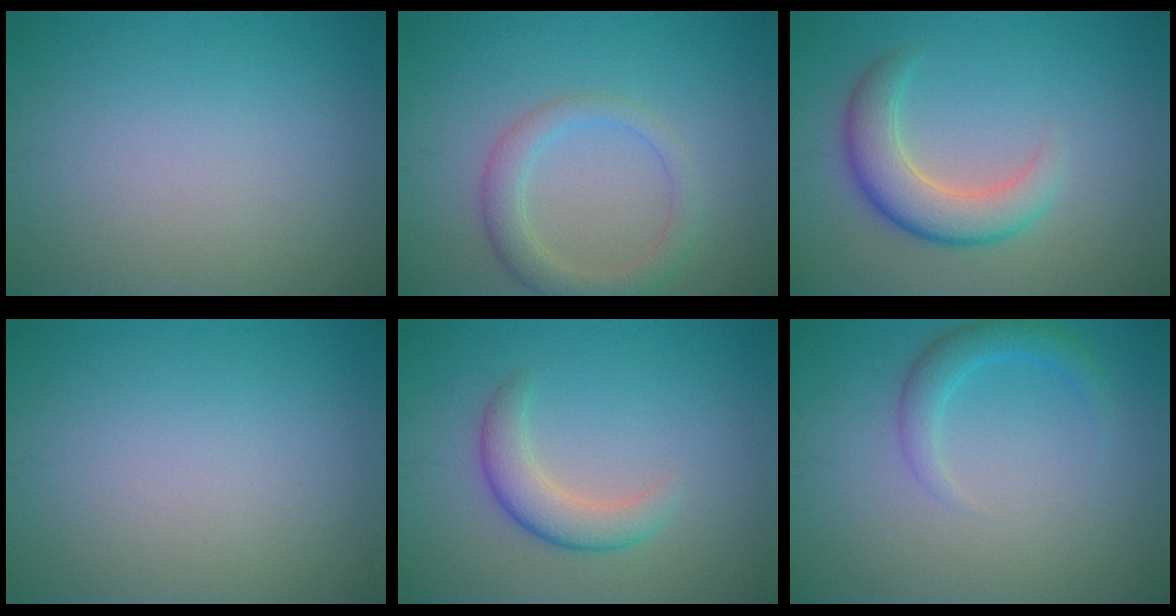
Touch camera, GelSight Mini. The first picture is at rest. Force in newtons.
{"total": 3.1, "press": 3.1, "slide": 0.2}
{"total": 4.8, "press": 4.8, "slide": 0.2}
{"total": 0.0}
{"total": 3.3, "press": 3.3, "slide": 0.0}
{"total": 2.3, "press": 2.3, "slide": 0.1}